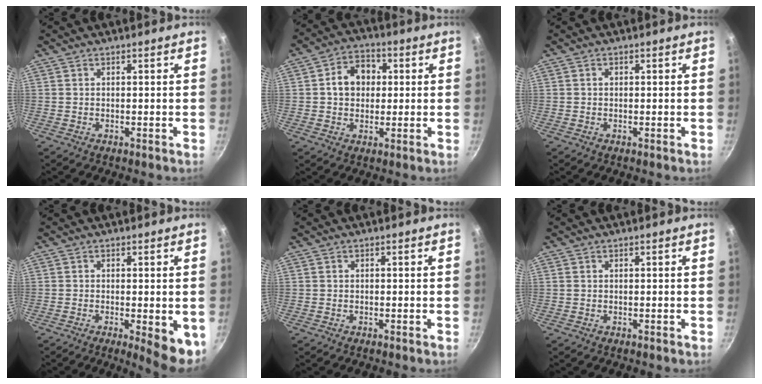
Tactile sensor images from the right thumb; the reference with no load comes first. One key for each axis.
{"total": 8.2, "fx": 1.1, "fy": 6.6, "fz": 4.7, "tx": -0.045, "ty": 0.013, "tz": 0.006}
{"total": 0.5, "fx": 0.0, "fy": 0.5, "fz": 0.2, "tx": -0.001, "ty": 0.004, "tz": -0.001}
{"total": 7.3, "fx": -1.8, "fy": 2.2, "fz": 6.7, "tx": -0.072, "ty": -0.004, "tz": -0.018}
{"total": 0.0}
{"total": 0.0}